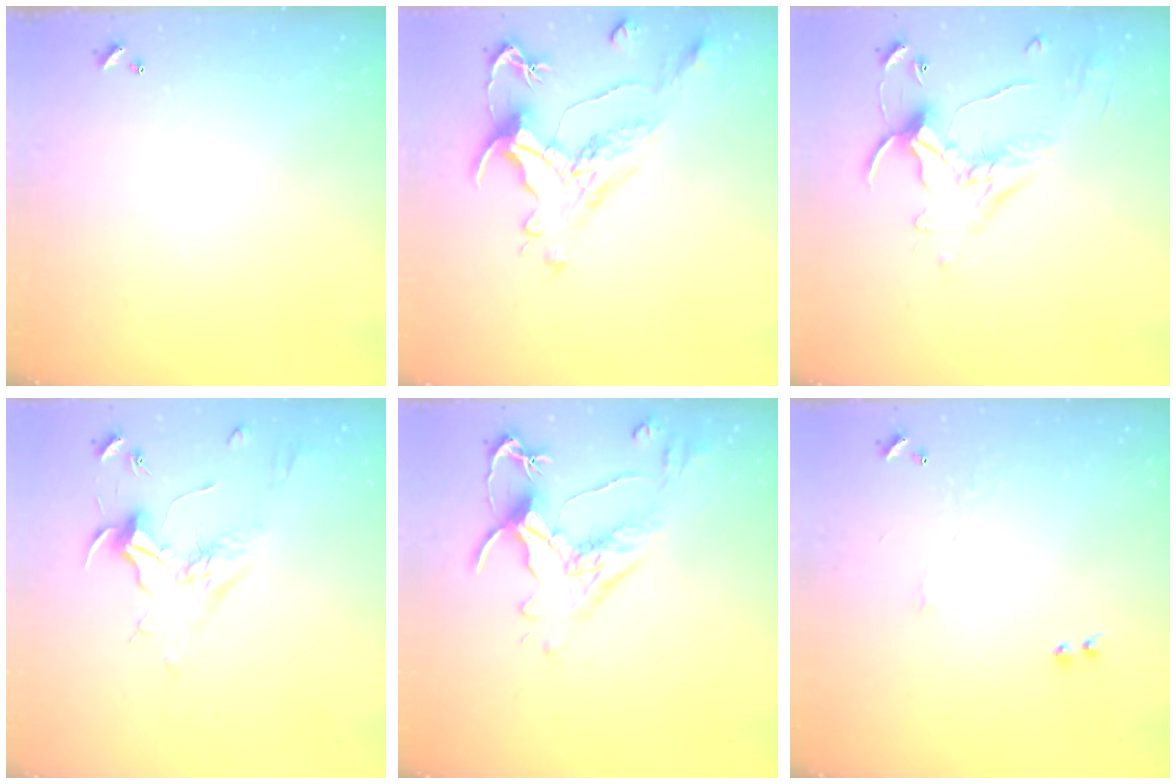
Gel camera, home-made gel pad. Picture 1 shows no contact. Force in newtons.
{"total": 1.4, "press": 0.2, "slide": 1.4}
{"total": 1.1, "press": 0.4, "slide": 1.0}
{"total": 1.7, "press": 1.5, "slide": 0.8}
{"total": 2.6, "press": 2.2, "slide": 1.3}
{"total": 2.4, "press": 2.3, "slide": 0.6}